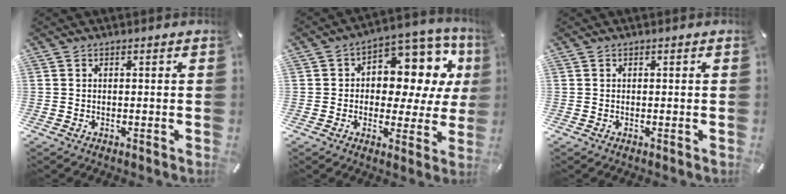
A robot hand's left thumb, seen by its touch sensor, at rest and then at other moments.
{"total": 12.0, "force": [3.9, 8.1, 8.0], "torque": [-0.102, -0.039, 0.067]}
{"total": 0.0}